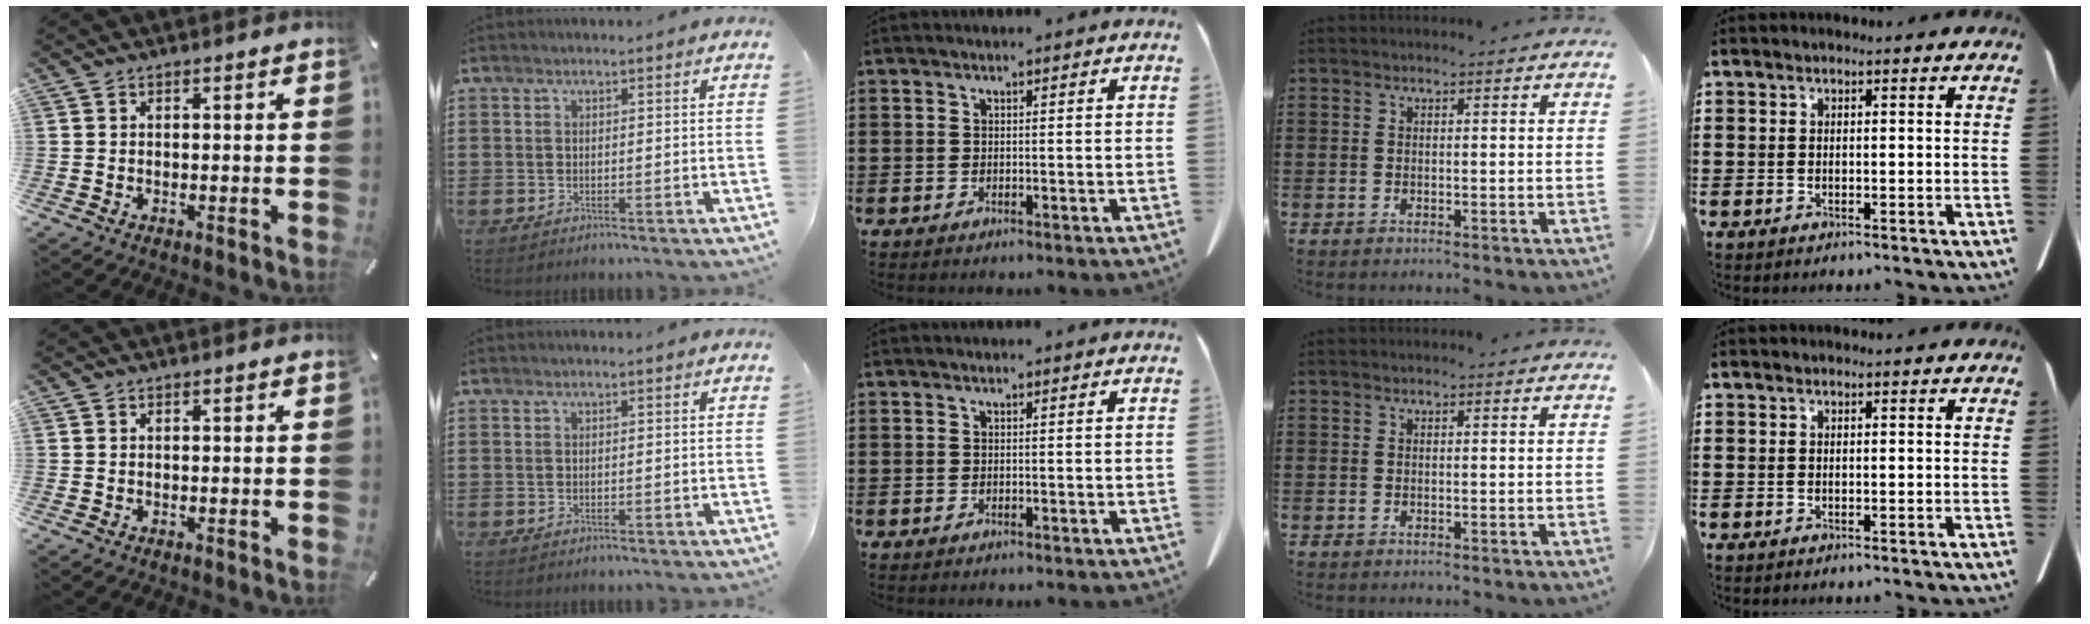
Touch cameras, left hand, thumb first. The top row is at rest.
{}